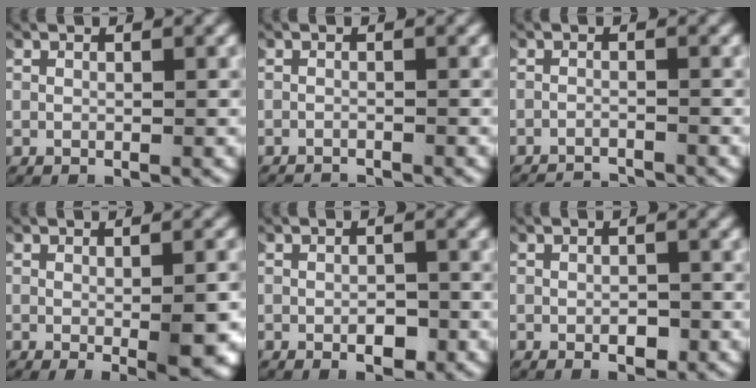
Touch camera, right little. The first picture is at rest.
{"total": 1.8, "force": [-1.8, 0.0, -0.2], "torque": [-0.005, -0.011, -0.024]}
{"total": 3.2, "force": [-3.2, 0.2, 0.1], "torque": [-0.008, -0.015, -0.047]}
{"total": 2.8, "force": [-0.7, 0.4, 2.7], "torque": [-0.036, -0.010, -0.002]}
{"total": 1.4, "force": [-0.9, 0.8, 0.8], "torque": [-0.015, -0.002, -0.013]}
{"total": 1.1, "force": [-0.7, 0.7, 0.6], "torque": [-0.011, -0.002, -0.010]}